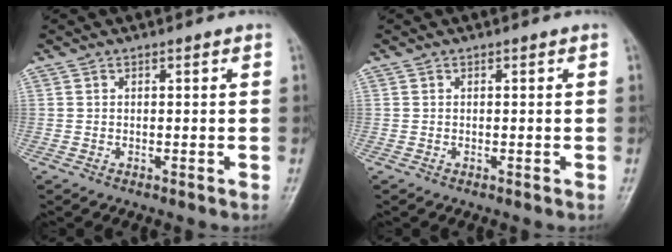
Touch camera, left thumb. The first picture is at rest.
{"total": 0.0}